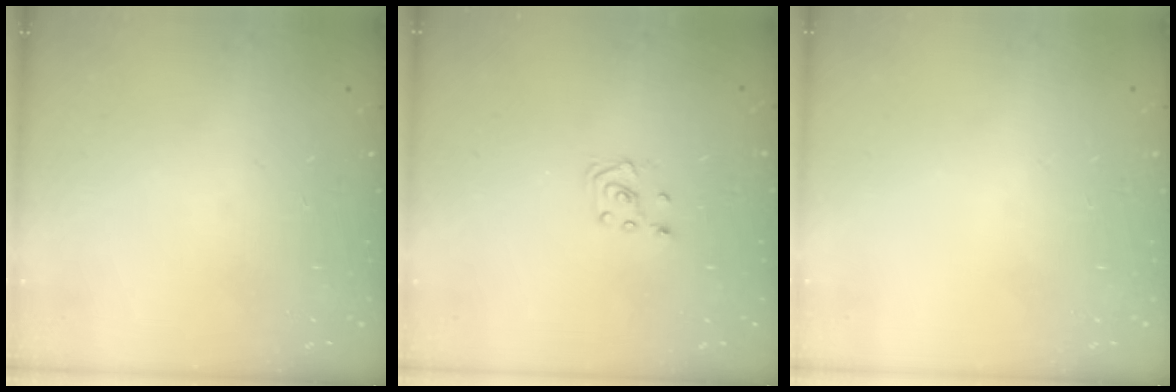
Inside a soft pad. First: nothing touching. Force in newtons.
{"total": 3.1, "press": 3.1, "slide": 0.3}
{"total": 0.0}